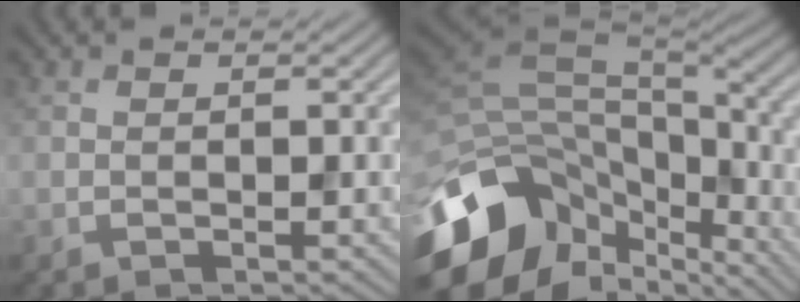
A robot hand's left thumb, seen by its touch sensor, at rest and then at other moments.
{"total": 14.6, "force": [-7.4, 9.2, 8.6], "torque": [-0.226, -0.040, -0.106]}